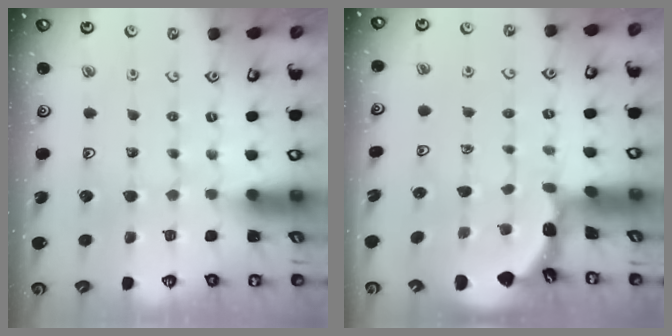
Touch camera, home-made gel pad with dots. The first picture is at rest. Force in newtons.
{"total": 1.8, "press": 1.8, "slide": 0.1}